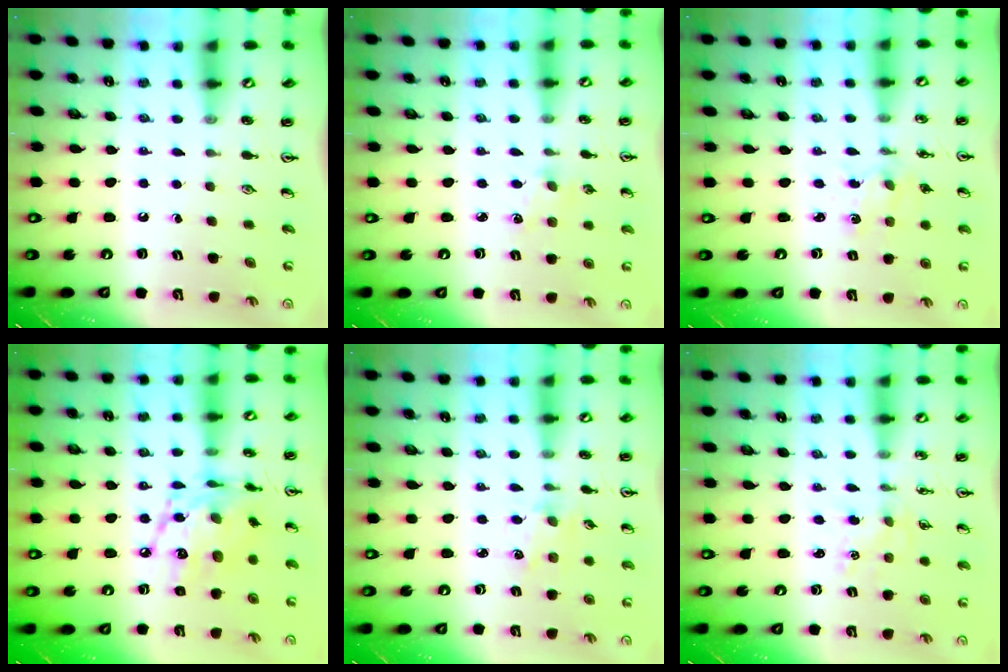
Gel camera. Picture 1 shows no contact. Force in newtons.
{"total": 2.5, "press": 2.5, "slide": 0.3}
{"total": 1.2, "press": 1.1, "slide": 0.3}
{"total": 14.4, "press": 14.3, "slide": 1.3}
{"total": 1.6, "press": 1.5, "slide": 0.3}
{"total": 1.6, "press": 1.5, "slide": 0.2}